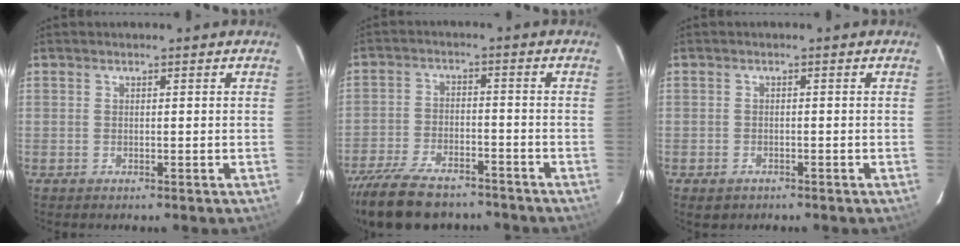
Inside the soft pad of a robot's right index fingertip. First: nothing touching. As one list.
[{"total": 18.7, "force": [-15.0, 7.4, 8.3], "torque": [-0.191, -0.012, -0.235]}, {"total": 2.3, "force": [-1.4, 1.7, 0.8], "torque": [-0.021, -0.001, -0.018]}]